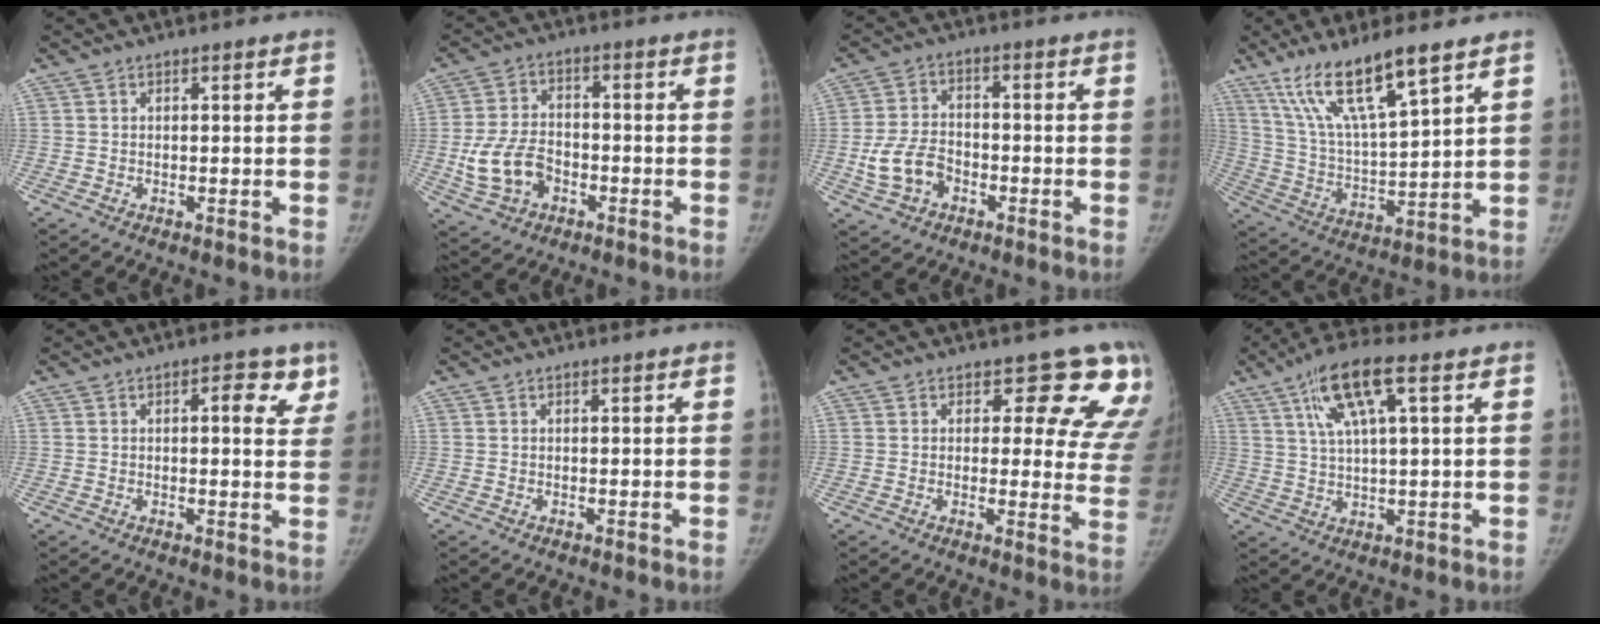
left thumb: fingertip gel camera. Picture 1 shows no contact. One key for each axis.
{"total": 10.2, "fx": -3.1, "fy": 7.4, "fz": 6.3, "tx": -0.115, "ty": 0.021, "tz": -0.053}
{"total": 8.5, "fx": -3.0, "fy": 6.2, "fz": 5.0, "tx": -0.092, "ty": 0.023, "tz": -0.052}
{"total": 15.3, "fx": 10.1, "fy": 2.6, "fz": 11.2, "tx": -0.207, "ty": -0.047, "tz": 0.206}
{"total": 5.2, "fx": 2.2, "fy": 2.6, "fz": 3.9, "tx": -0.020, "ty": -0.004, "tz": 0.019}
{"total": 0.0}
{"total": 12.3, "fx": 9.0, "fy": 6.5, "fz": 5.1, "tx": 0.006, "ty": -0.049, "tz": 0.069}
{"total": 11.1, "fx": 4.8, "fy": 2.6, "fz": 9.7, "tx": -0.193, "ty": 0.003, "tz": 0.088}